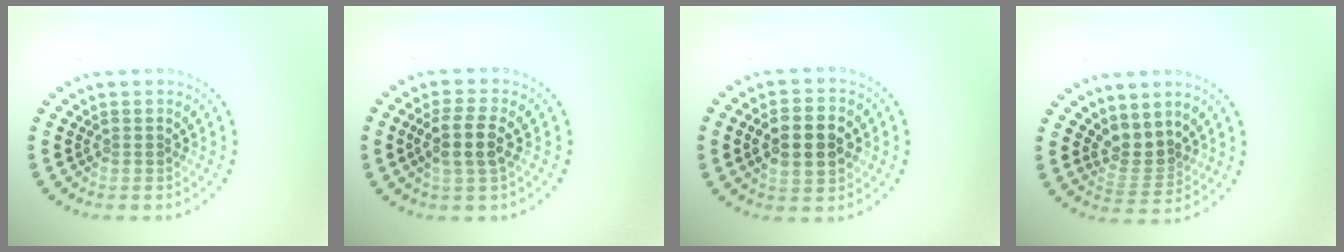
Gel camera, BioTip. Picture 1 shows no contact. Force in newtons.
{"total": 2.9, "press": 2.5, "slide": 1.5}
{"total": 5.1, "press": 5.1, "slide": 0.3}
{"total": 2.5, "press": 2.0, "slide": 1.5}